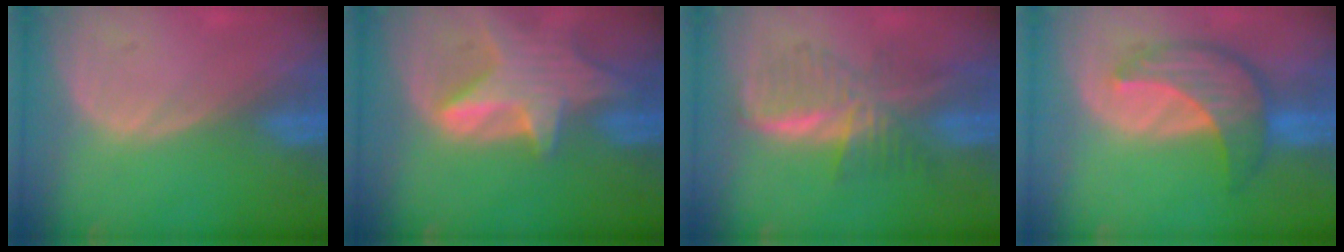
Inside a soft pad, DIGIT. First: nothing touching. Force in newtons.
{"total": 8.1, "press": 7.4, "slide": 3.4}
{"total": 6.6, "press": 6.6, "slide": 0.0}
{"total": 7.9, "press": 7.6, "slide": 2.2}